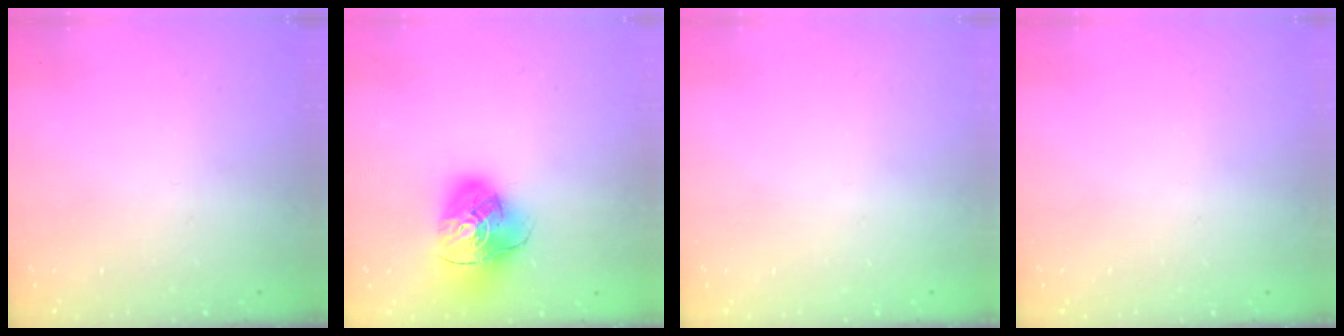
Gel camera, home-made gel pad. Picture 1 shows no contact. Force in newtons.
{"total": 15.2, "press": 15.1, "slide": 1.9}
{"total": 0.0}
{"total": 0.0}